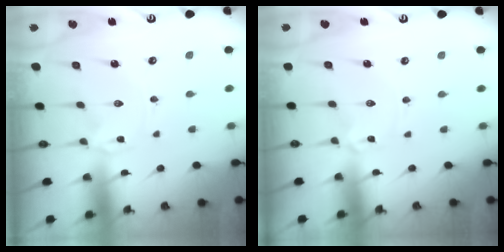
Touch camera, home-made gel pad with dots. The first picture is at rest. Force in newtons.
{"total": 1.1, "press": 1.1, "slide": 0.2}